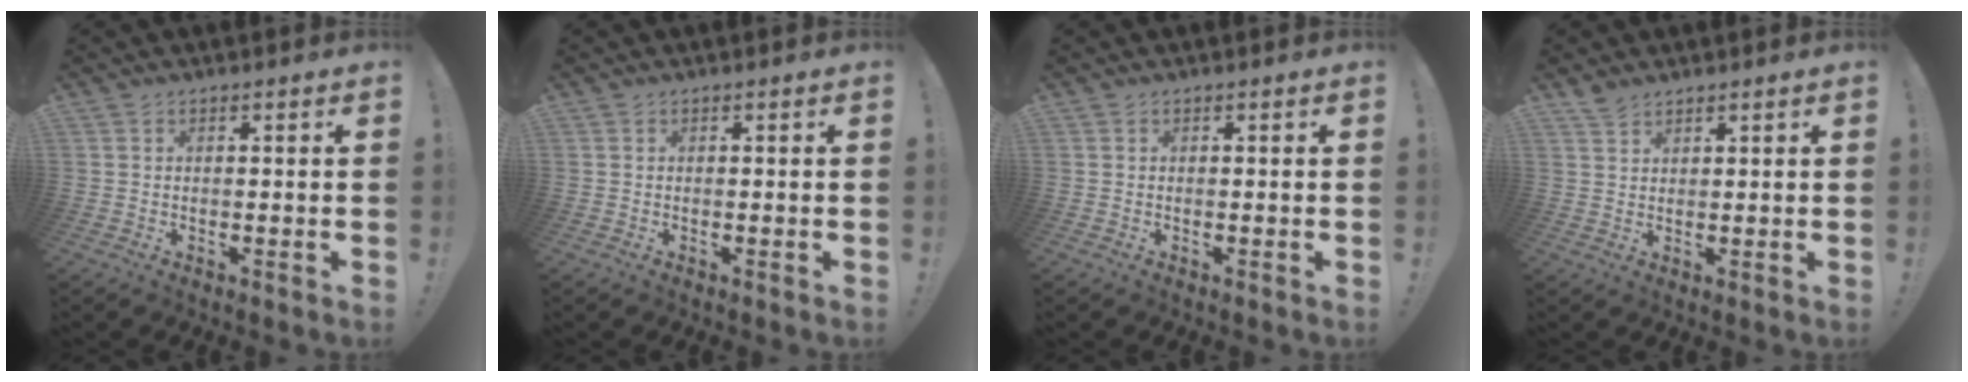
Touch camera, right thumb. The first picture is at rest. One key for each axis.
{"total": 0.0}
{"total": 0.0}
{"total": 3.0, "fx": 2.6, "fy": 1.2, "fz": 1.0, "tx": -0.016, "ty": -0.016, "tz": 0.048}